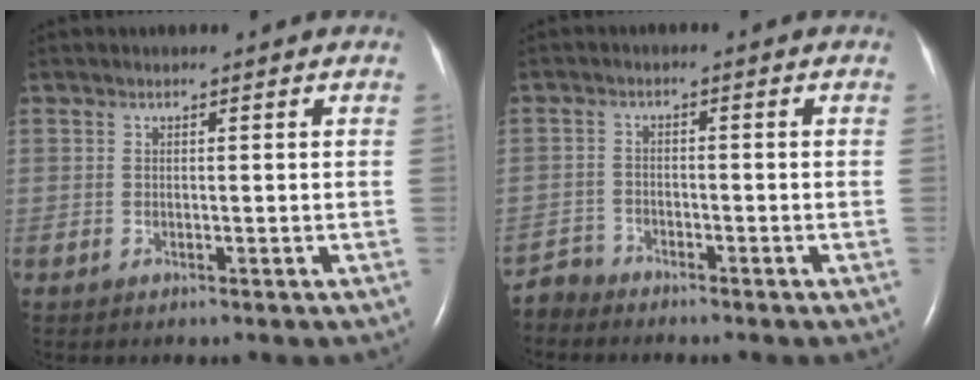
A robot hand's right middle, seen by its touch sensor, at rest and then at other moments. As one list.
[{"total": 3.0, "force": [-2.8, 0.4, -1.0], "torque": [0.022, -0.009, -0.056]}]